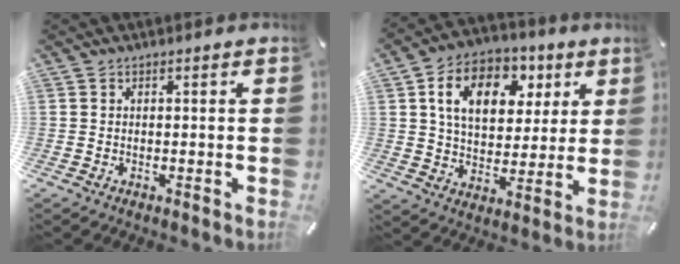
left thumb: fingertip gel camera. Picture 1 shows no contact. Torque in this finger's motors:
{"motor_torque": [1.94, 2.02, 1.44, -1.32, 0.34]}